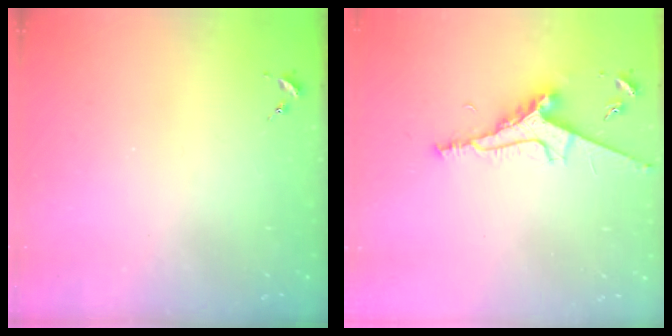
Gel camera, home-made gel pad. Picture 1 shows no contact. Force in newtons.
{"total": 9.0, "press": 9.0, "slide": 1.2}